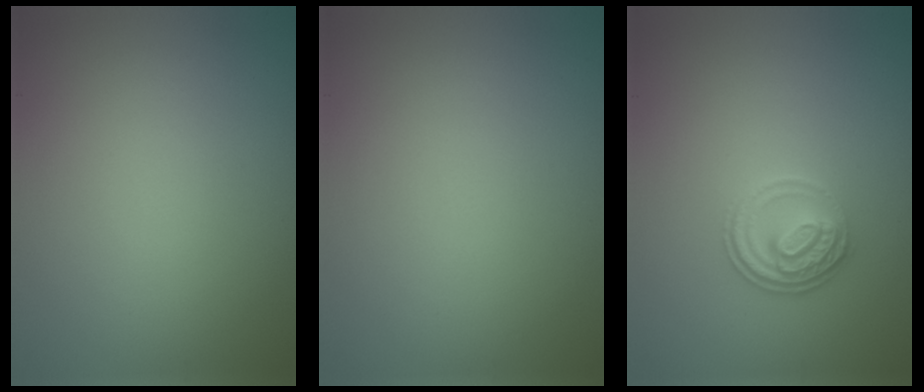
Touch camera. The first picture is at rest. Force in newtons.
{"total": 0.0}
{"total": 2.7, "press": 2.5, "slide": 1.0}